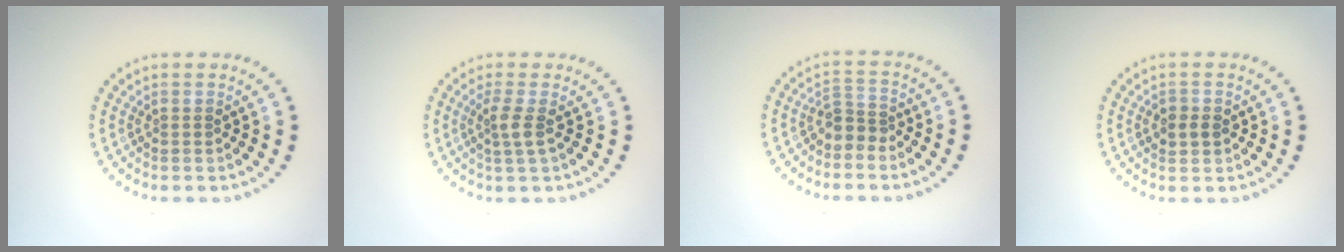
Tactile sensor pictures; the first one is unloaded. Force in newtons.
{"total": 1.7, "press": 1.4, "slide": 1.0}
{"total": 2.1, "press": 1.6, "slide": 1.3}
{"total": 1.6, "press": 1.6, "slide": 0.3}